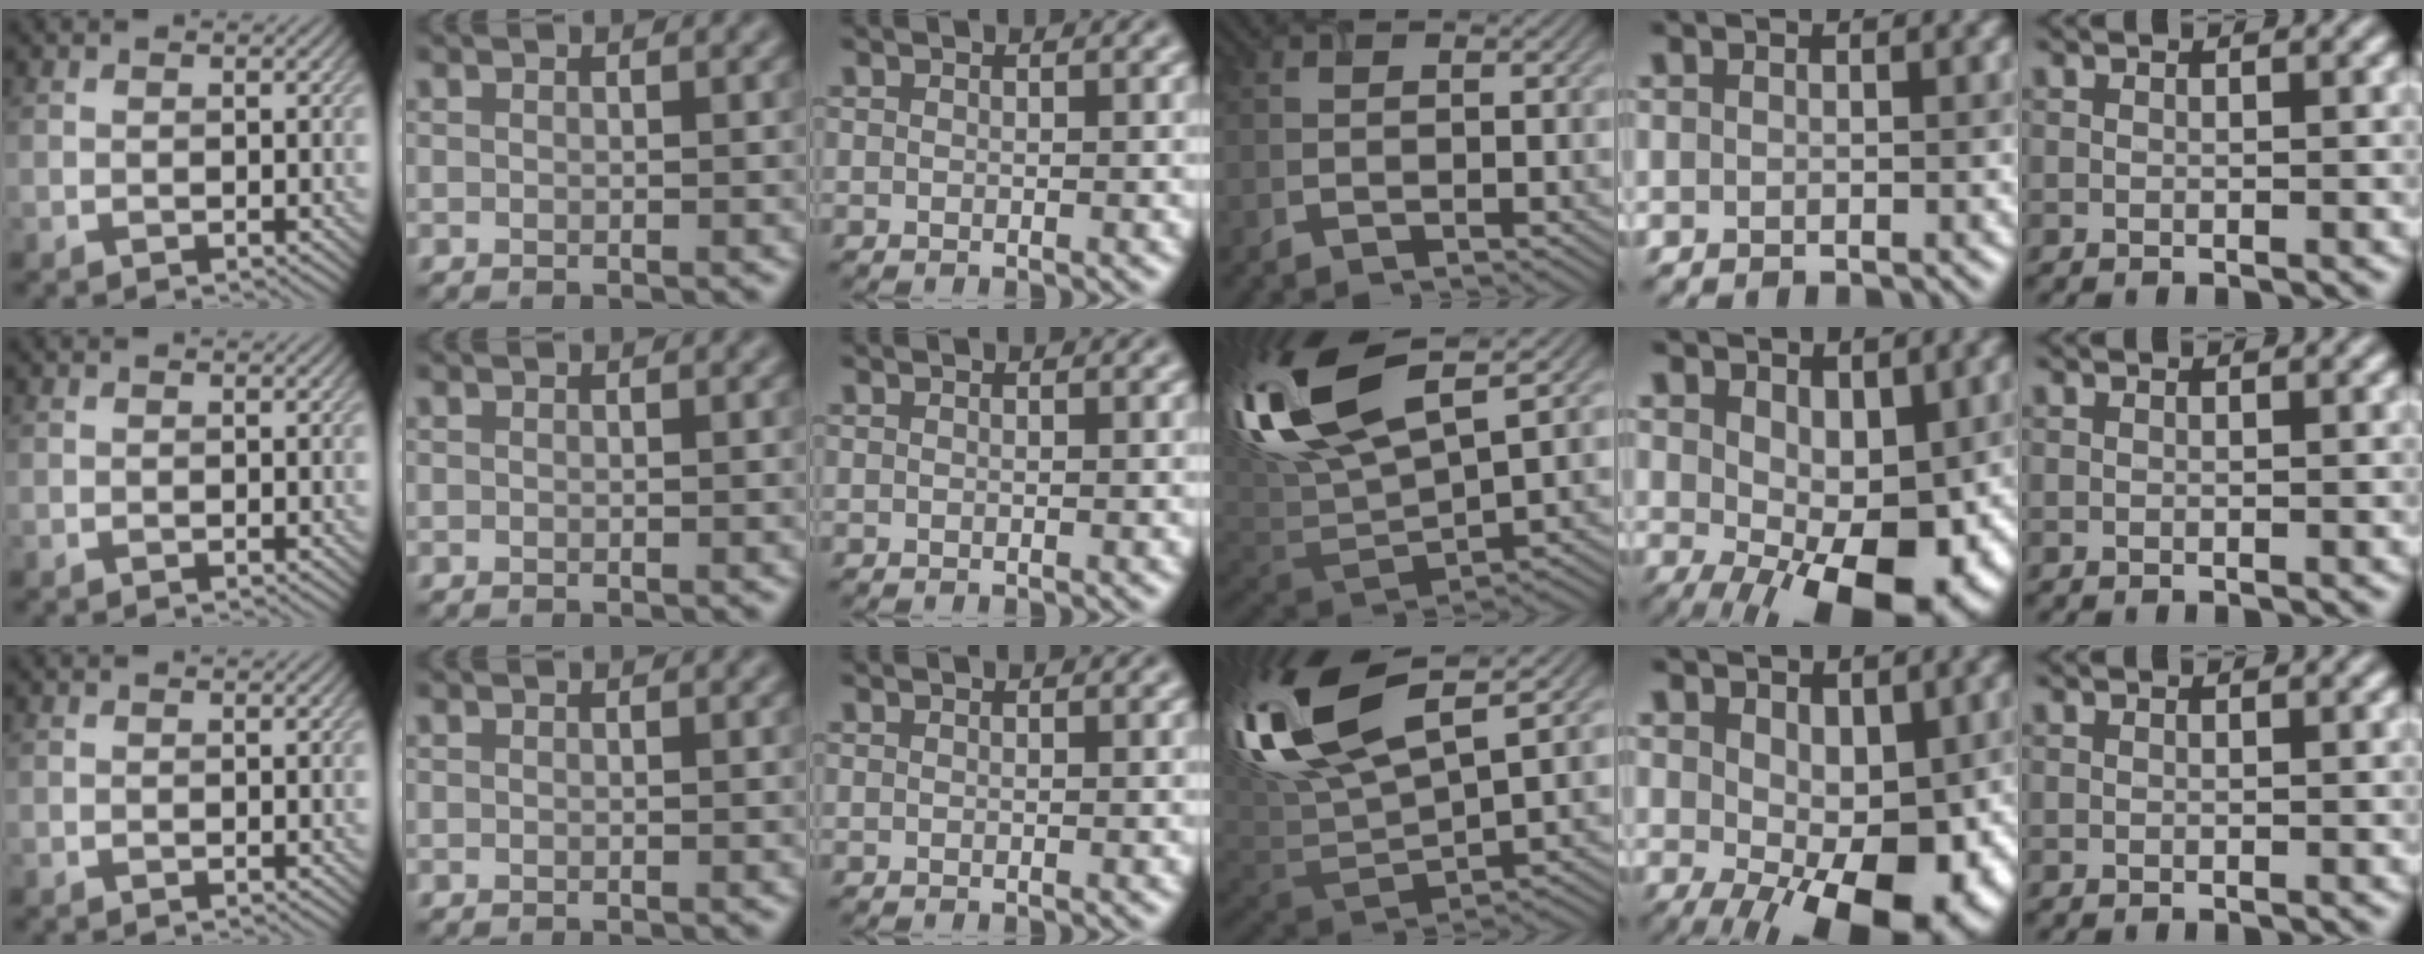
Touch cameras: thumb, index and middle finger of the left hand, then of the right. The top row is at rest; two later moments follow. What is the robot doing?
{"motion": "close", "object": "airpods case & airpods"}